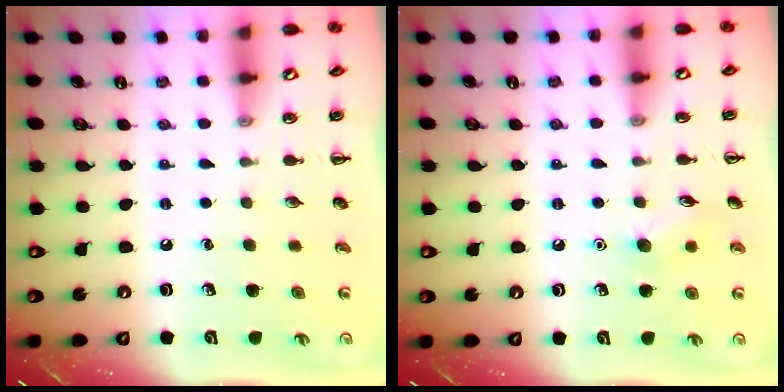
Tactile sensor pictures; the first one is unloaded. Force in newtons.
{"total": 6.1, "press": 5.9, "slide": 1.6}